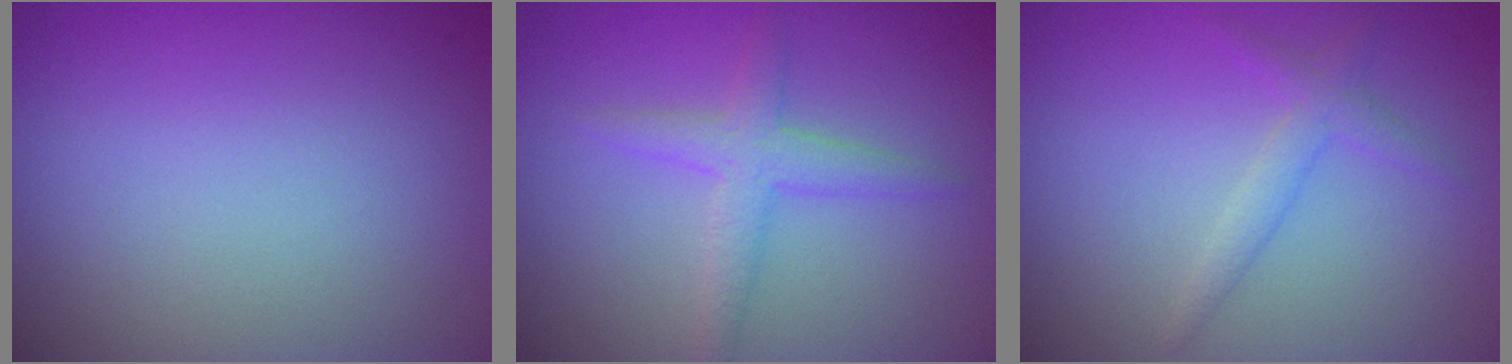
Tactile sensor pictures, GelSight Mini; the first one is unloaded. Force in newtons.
{"total": 2.6, "press": 2.6, "slide": 0.0}
{"total": 1.7, "press": 1.7, "slide": 0.1}